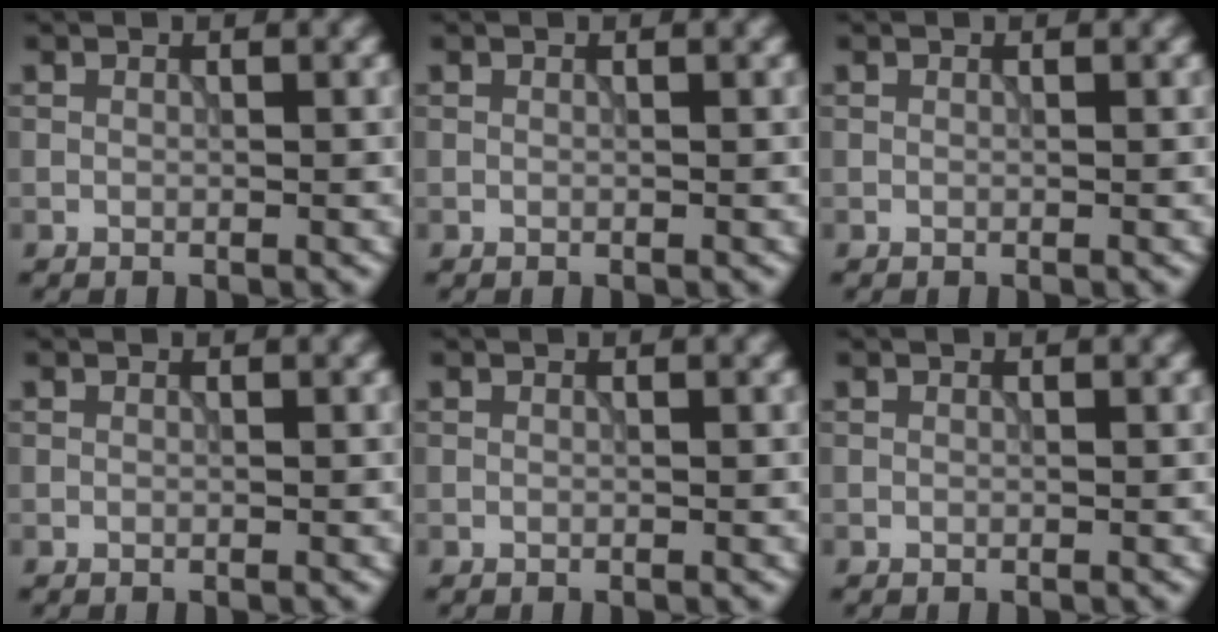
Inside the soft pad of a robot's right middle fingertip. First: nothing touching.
{"total": 0.0}
{"total": 0.0}
{"total": 0.0}
{"total": 0.0}
{"total": 0.0}